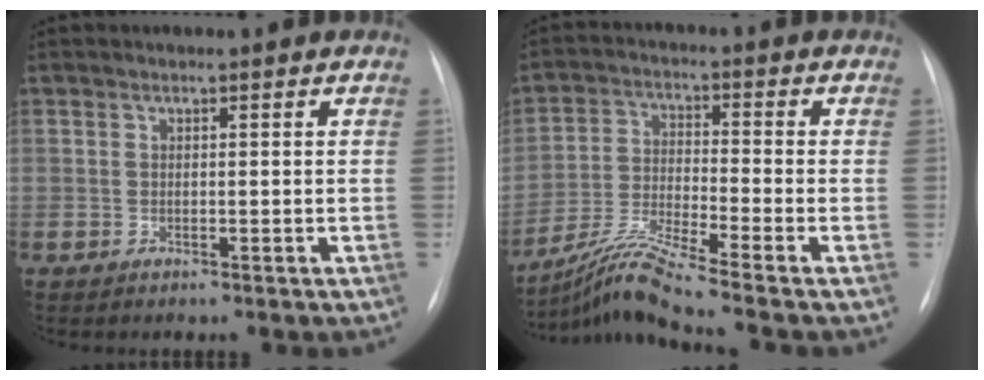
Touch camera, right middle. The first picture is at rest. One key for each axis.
{"total": 9.6, "fx": -8.0, "fy": -2.3, "fz": 4.6, "tx": -0.094, "ty": -0.026, "tz": -0.151}